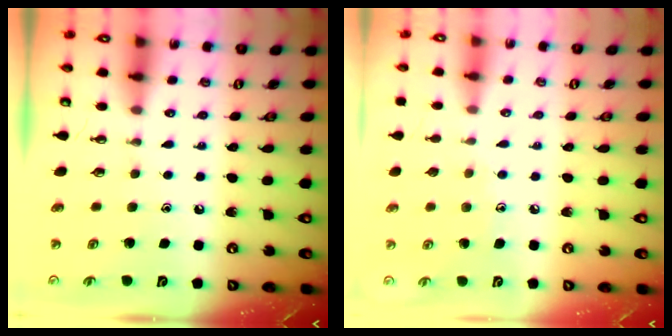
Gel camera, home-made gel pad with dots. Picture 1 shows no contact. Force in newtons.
{"total": 5.3, "press": 5.3, "slide": 0.6}